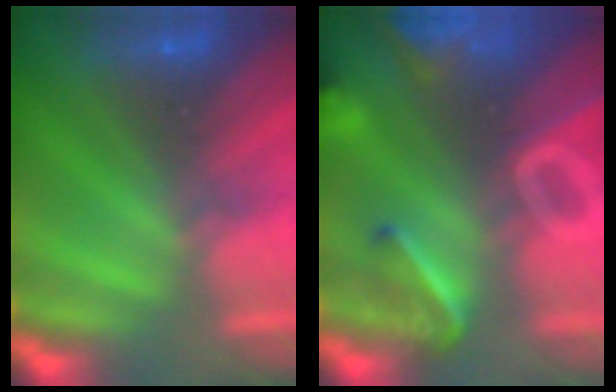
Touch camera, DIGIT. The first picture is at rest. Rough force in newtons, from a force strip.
{"total": 12.7}